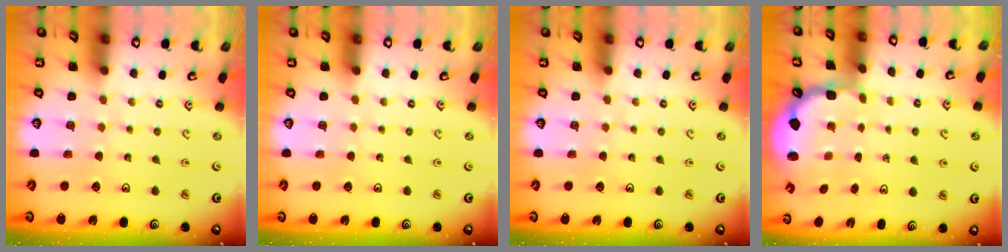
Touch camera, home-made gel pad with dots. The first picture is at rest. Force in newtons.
{"total": 0.0}
{"total": 0.0}
{"total": 2.6, "press": 1.9, "slide": 1.8}